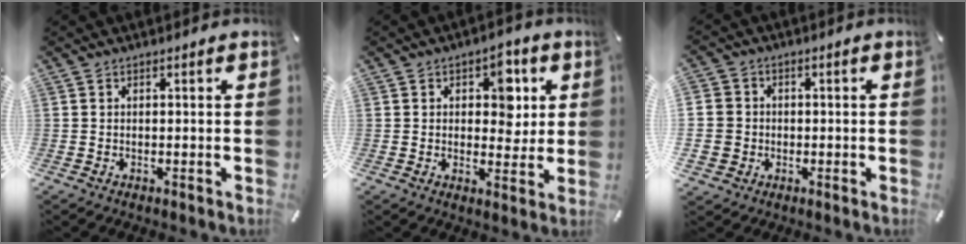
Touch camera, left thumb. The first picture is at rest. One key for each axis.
{"total": 7.5, "fx": 2.2, "fy": 5.4, "fz": 4.8, "tx": -0.042, "ty": -0.007, "tz": 0.028}
{"total": 6.9, "fx": -0.4, "fy": 6.6, "fz": 1.8, "tx": -0.043, "ty": 0.010, "tz": -0.008}